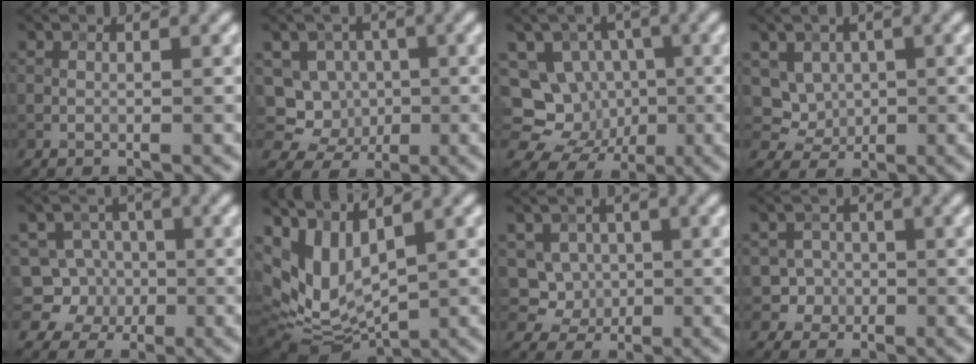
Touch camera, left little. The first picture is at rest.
{"total": 5.0, "force": [-0.5, 4.7, 1.6], "torque": [-0.010, 0.011, -0.030]}
{"total": 9.1, "force": [-1.9, 8.4, 3.1], "torque": [-0.040, 0.022, -0.052]}
{"total": 3.3, "force": [1.0, 2.8, 1.3], "torque": [-0.026, -0.010, 0.037]}
{"total": 6.1, "force": [-1.1, 5.8, 1.5], "torque": [-0.009, 0.026, -0.045]}
{"total": 6.5, "force": [2.0, 3.3, 5.1], "torque": [-0.118, -0.011, 0.044]}
{"total": 4.0, "force": [0.5, 3.7, 1.4], "torque": [-0.016, 0.000, 0.012]}
{"total": 3.1, "force": [-0.9, 2.9, 0.3], "torque": [0.025, 0.006, -0.023]}